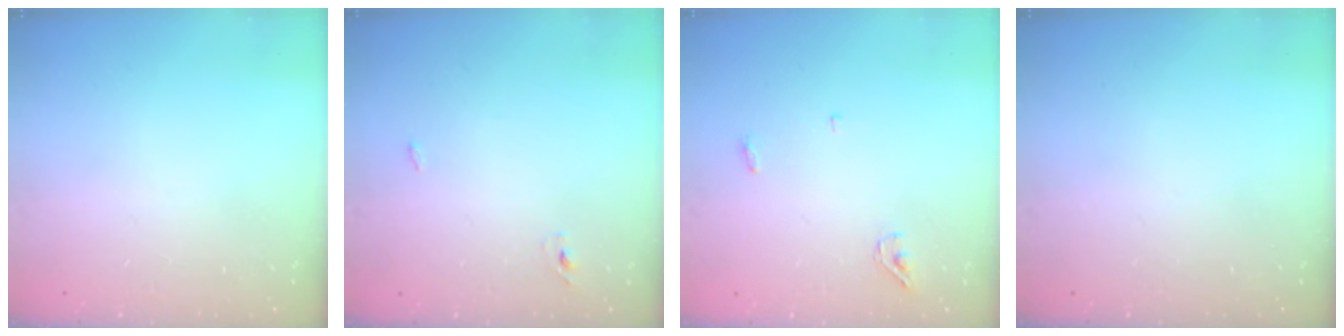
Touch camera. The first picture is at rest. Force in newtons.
{"total": 2.3, "press": 2.1, "slide": 1.0}
{"total": 3.4, "press": 3.3, "slide": 1.0}
{"total": 0.0}